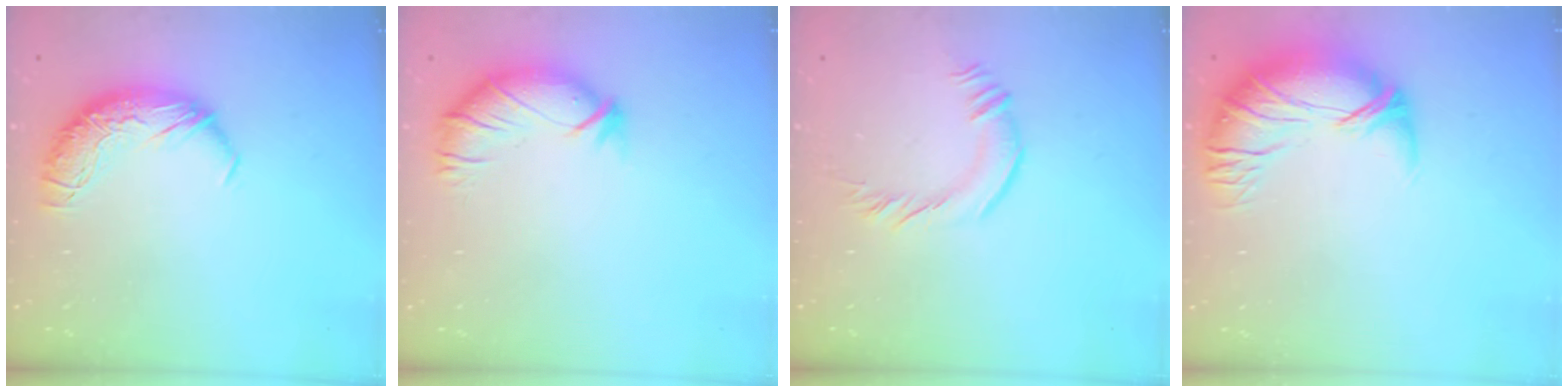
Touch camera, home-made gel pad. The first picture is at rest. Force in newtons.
{"total": 2.9, "press": 2.3, "slide": 1.6}
{"total": 1.8, "press": 1.6, "slide": 0.7}
{"total": 2.5, "press": 0.1, "slide": 2.5}